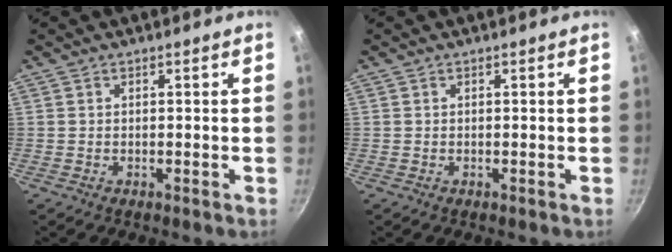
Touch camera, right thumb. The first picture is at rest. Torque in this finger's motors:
{"motor_torque": [0.00, 0.00, 0.00, 0.00, 0.00]}